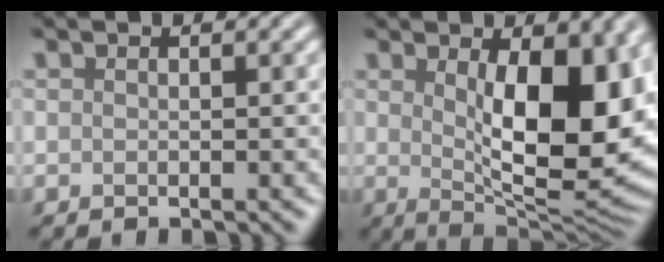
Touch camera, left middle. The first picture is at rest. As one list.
[{"total": 12.3, "force": [1.8, 5.2, 11.0], "torque": [-0.136, -0.006, 0.029]}]